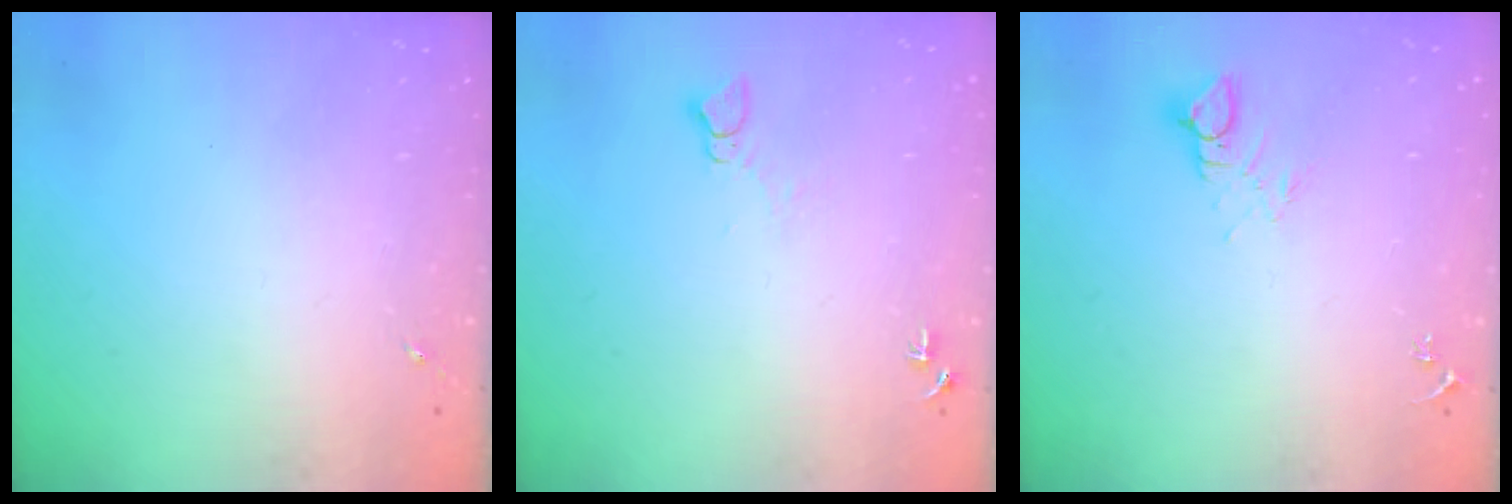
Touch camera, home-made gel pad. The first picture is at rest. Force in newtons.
{"total": 5.2, "press": 5.2, "slide": 0.6}
{"total": 5.5, "press": 5.5, "slide": 0.4}